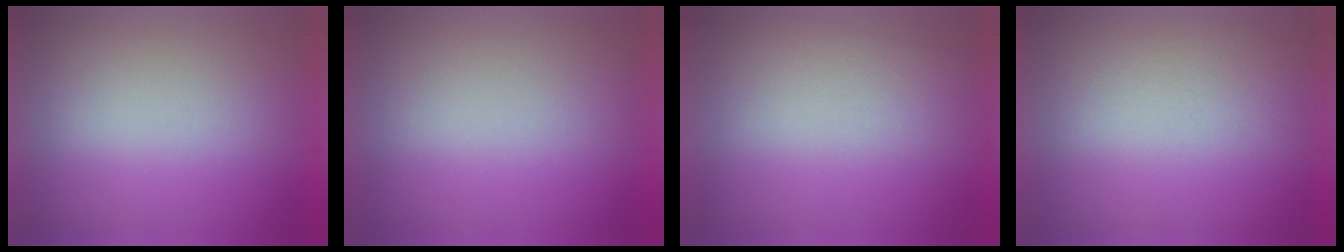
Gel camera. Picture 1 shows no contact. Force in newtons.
{"total": 0.0}
{"total": 1.0}
{"total": 1.4}